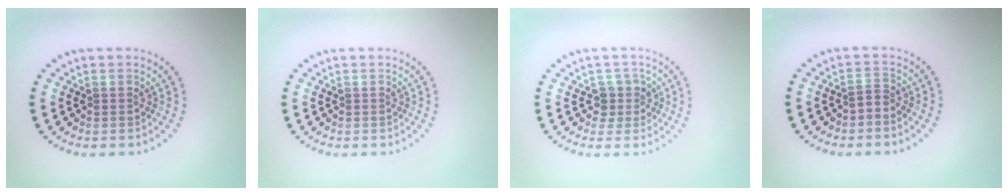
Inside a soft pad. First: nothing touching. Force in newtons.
{"total": 0.0}
{"total": 2.0, "press": 1.6, "slide": 1.1}
{"total": 0.9, "press": 0.3, "slide": 0.9}